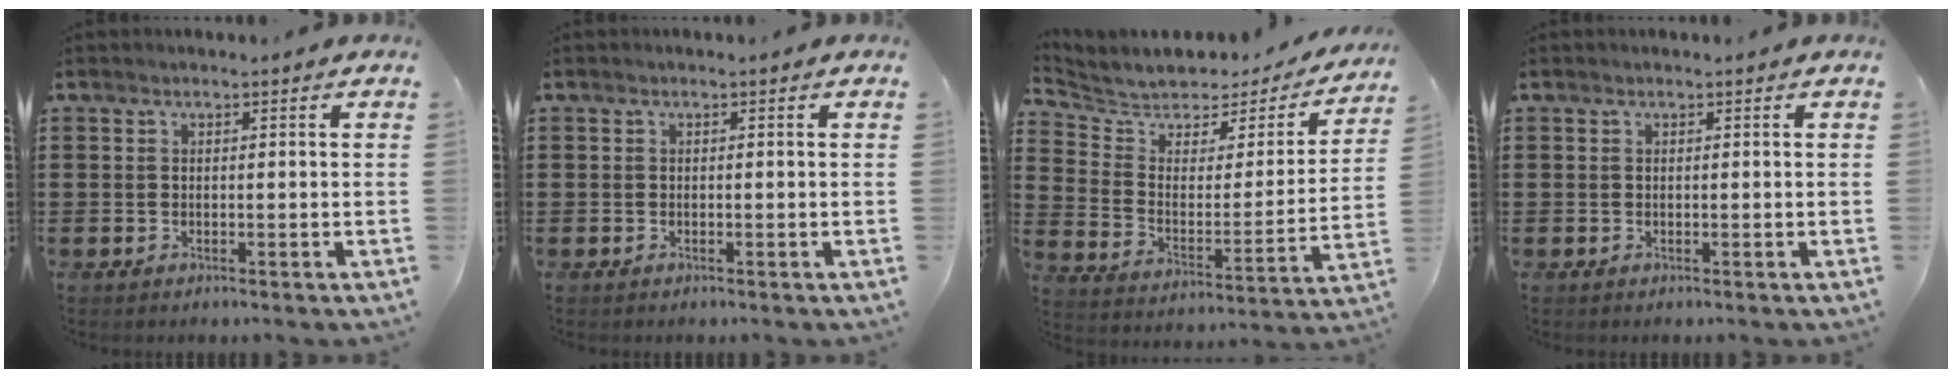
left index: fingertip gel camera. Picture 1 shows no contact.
{"total": 0.0}
{"total": 5.0, "force": [4.4, 2.1, 0.9], "torque": [-0.053, -0.033, 0.070]}
{"total": 0.0}